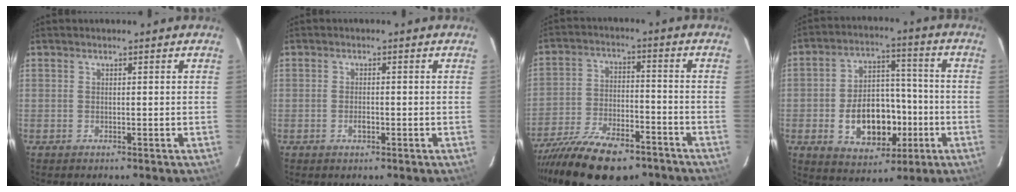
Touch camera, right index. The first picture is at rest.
{"total": 1.7, "force": [-0.8, 0.9, 1.3], "torque": [-0.026, 0.000, -0.013]}
{"total": 19.6, "force": [-14.6, 7.9, 10.5], "torque": [-0.216, -0.030, -0.232]}
{"total": 14.8, "force": [-4.3, 9.6, 10.3], "torque": [-0.196, 0.023, -0.048]}